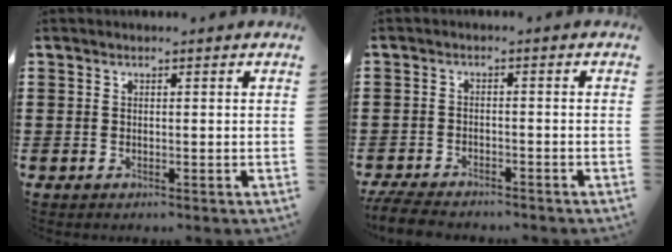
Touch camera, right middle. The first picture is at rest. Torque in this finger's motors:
{"motor_torque": [0.85, -0.35, 0.11, 0.10]}